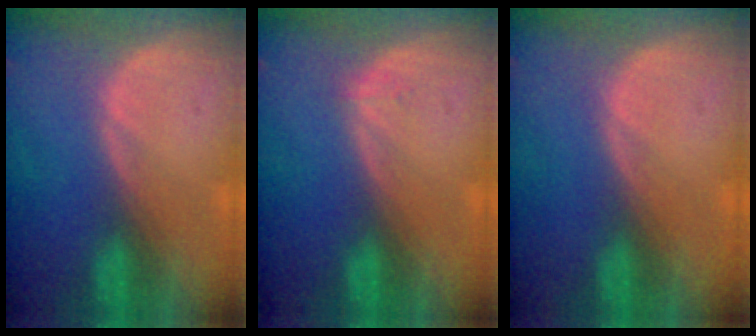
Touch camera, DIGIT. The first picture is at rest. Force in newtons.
{"total": 0.5, "press": 0.5, "slide": 0.2}
{"total": 0.0}